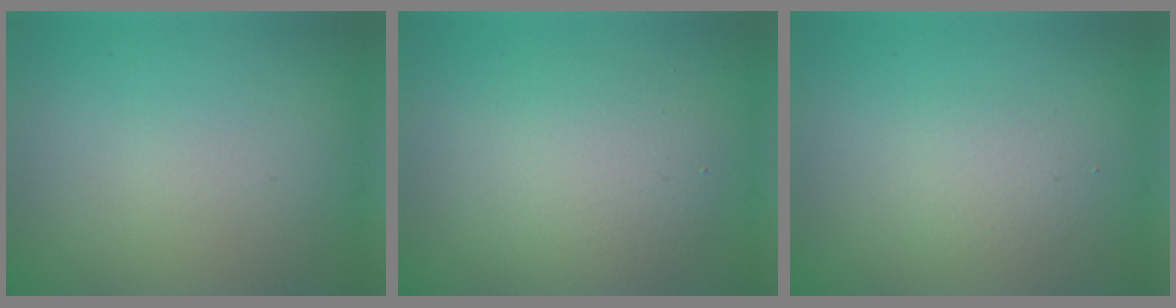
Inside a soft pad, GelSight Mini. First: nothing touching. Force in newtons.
{"total": 4.2, "press": 4.2, "slide": 0.2}
{"total": 1.5, "press": 1.5, "slide": 0.1}